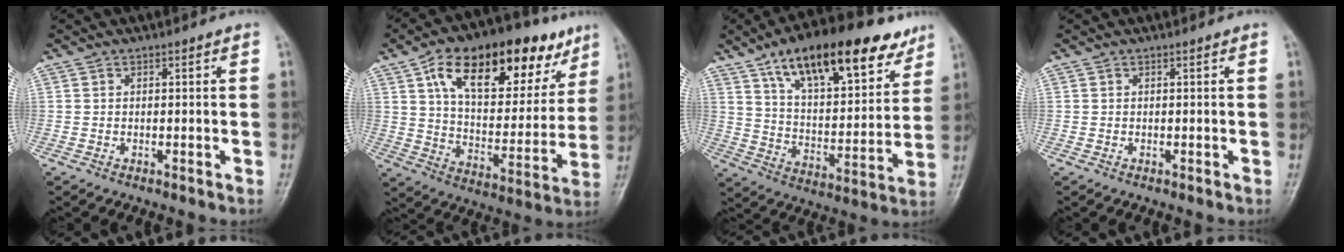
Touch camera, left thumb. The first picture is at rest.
{"total": 25.7, "force": [13.4, 12.7, 17.9], "torque": [-0.233, -0.014, 0.215]}
{"total": 23.6, "force": [14.5, 9.5, 16.0], "torque": [-0.214, -0.037, 0.238]}
{"total": 0.0}